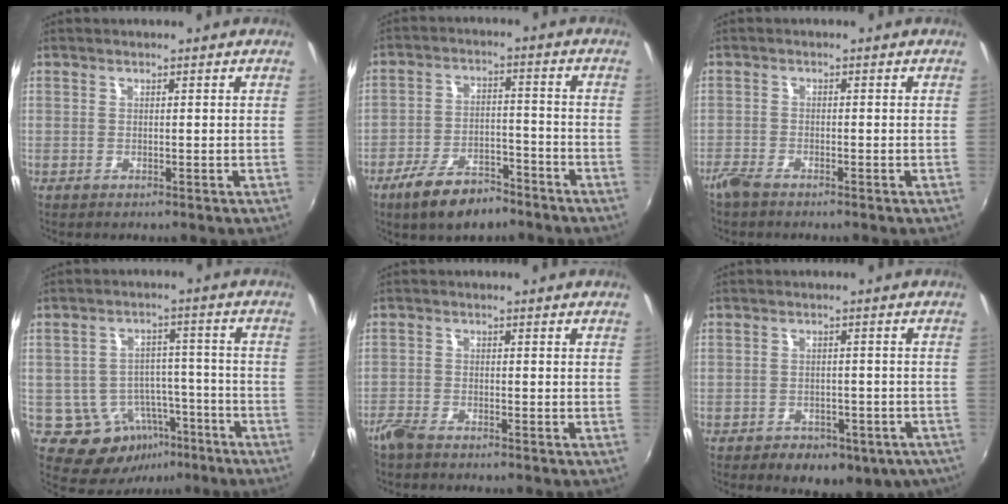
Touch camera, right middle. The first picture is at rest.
{"total": 11.0, "force": [-8.1, 4.5, 6.1], "torque": [-0.131, -0.003, -0.132]}
{"total": 3.1, "force": [-2.7, 0.7, 1.3], "torque": [-0.038, -0.009, -0.057]}
{"total": 9.9, "force": [-5.2, 7.7, 3.5], "torque": [-0.065, 0.024, -0.055]}
{"total": 3.6, "force": [-3.2, 0.9, 1.4], "torque": [-0.041, -0.011, -0.067]}
{"total": 12.9, "force": [-8.3, 7.6, 6.2], "torque": [-0.128, -0.006, -0.091]}